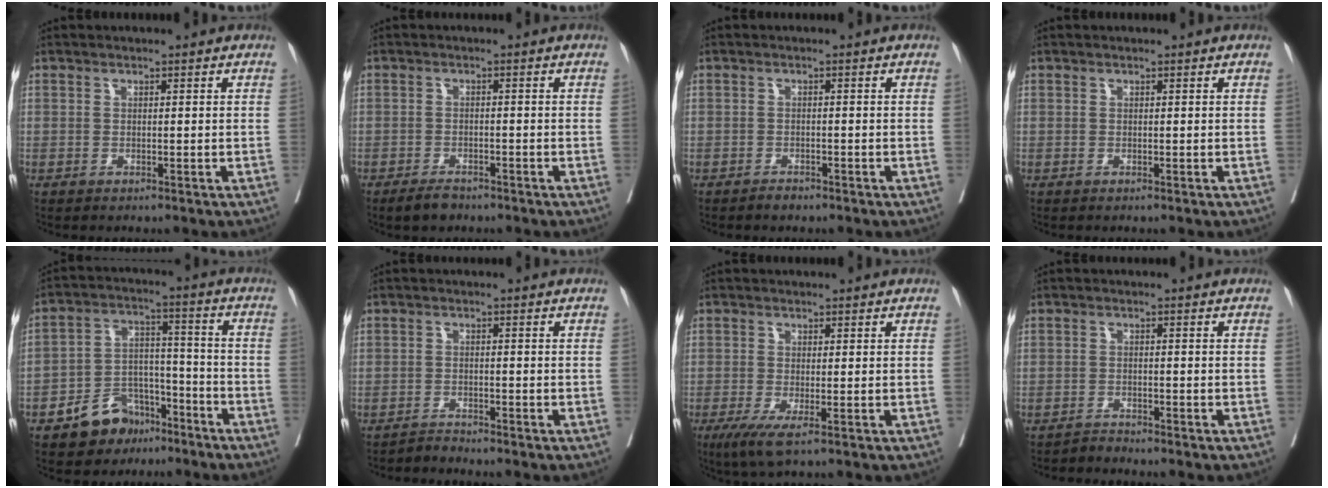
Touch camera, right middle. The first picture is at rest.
{"total": 2.7, "force": [-2.2, 1.1, 1.1], "torque": [-0.024, -0.002, -0.033]}
{"total": 1.2, "force": [-1.1, 0.4, 0.3], "torque": [-0.010, -0.001, -0.016]}
{"total": 0.0}
{"total": 9.5, "force": [-6.5, 5.8, 3.9], "torque": [-0.064, 0.019, -0.110]}
{"total": 1.4, "force": [-1.4, -0.3, -0.4], "torque": [0.010, -0.009, -0.025]}
{"total": 4.0, "force": [-1.8, 0.6, 3.5], "torque": [-0.068, -0.015, -0.029]}
{"total": 1.3, "force": [-1.2, -0.2, -0.4], "torque": [0.010, -0.008, -0.022]}